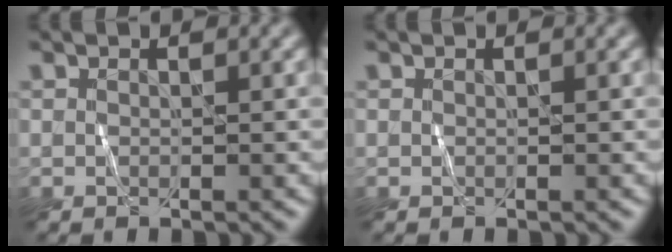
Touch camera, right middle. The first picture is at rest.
{"total": 0.0}